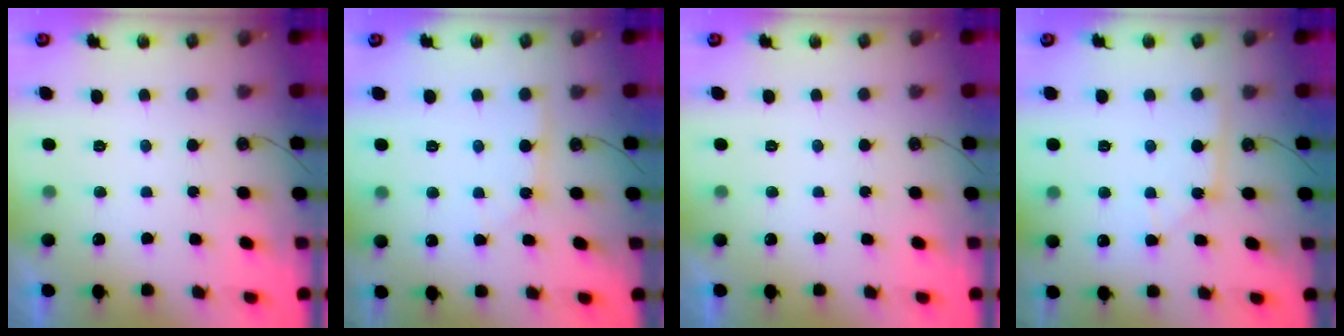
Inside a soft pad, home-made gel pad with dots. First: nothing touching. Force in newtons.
{"total": 1.8, "press": 1.8, "slide": 0.2}
{"total": 0.0}
{"total": 2.1, "press": 2.1, "slide": 0.3}